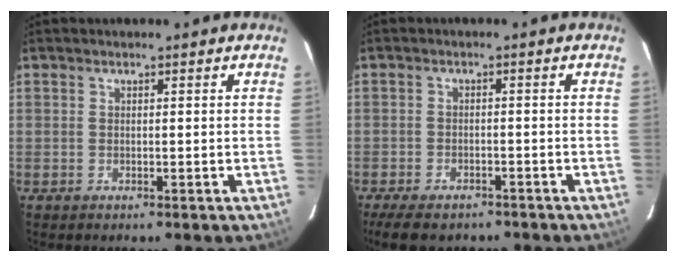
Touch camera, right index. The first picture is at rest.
{"total": 8.9, "force": [-7.0, 3.8, 4.1], "torque": [-0.098, -0.016, -0.110]}